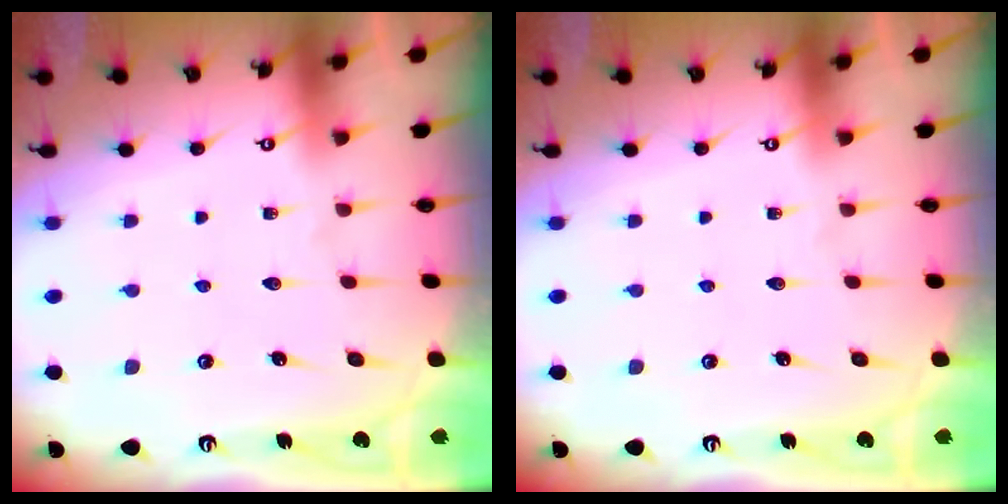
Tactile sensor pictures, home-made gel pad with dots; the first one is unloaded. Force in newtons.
{"total": 0.0}